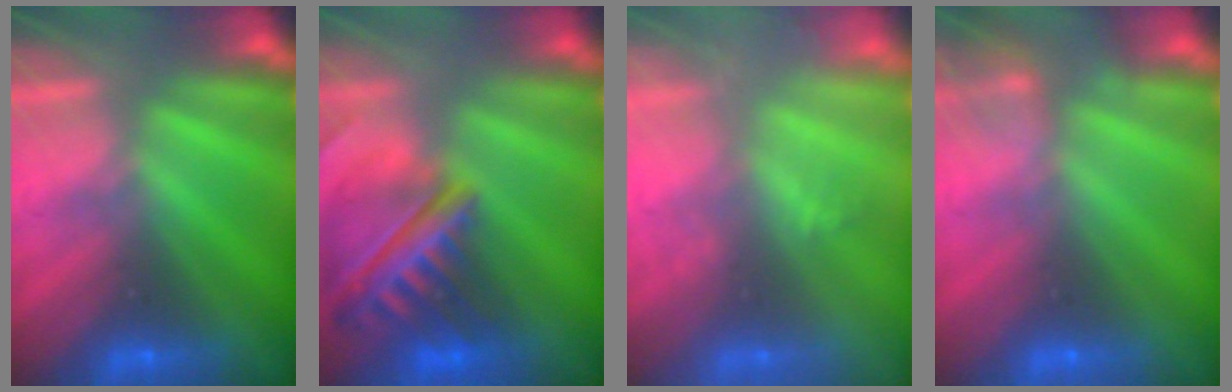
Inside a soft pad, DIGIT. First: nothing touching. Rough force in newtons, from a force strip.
{"total": 6.2}
{"total": 1.9}
{"total": 1.8}